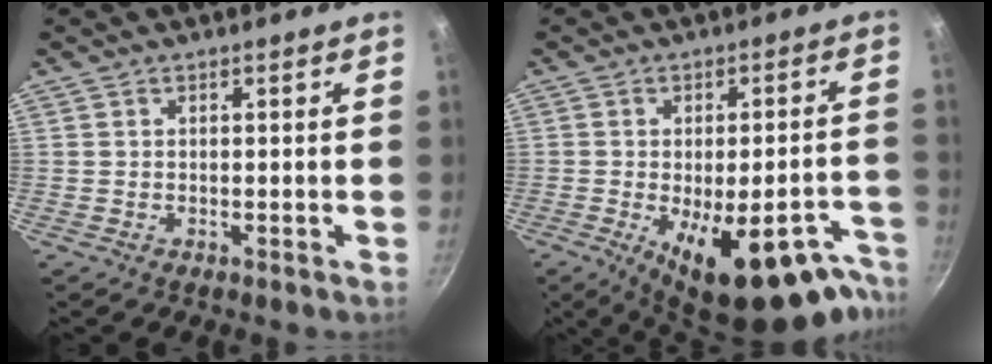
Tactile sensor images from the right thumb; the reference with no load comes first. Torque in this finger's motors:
{"motor_torque": [0.12, 0.57, 1.04, -0.02, 0.27]}